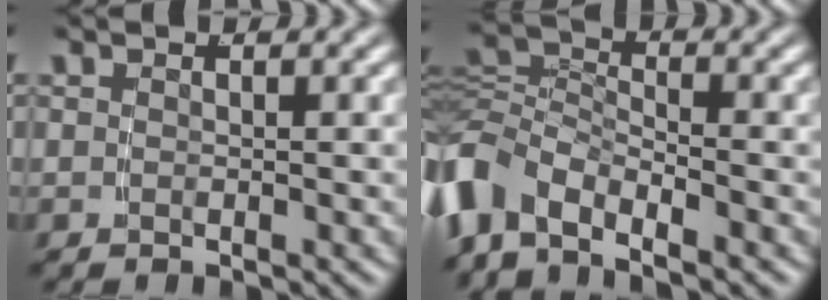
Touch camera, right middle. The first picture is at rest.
{"total": 6.2, "force": [-3.3, 4.1, 3.3], "torque": [-0.095, -0.025, -0.054]}